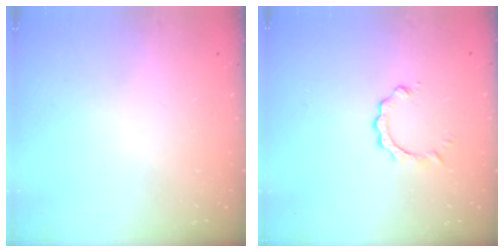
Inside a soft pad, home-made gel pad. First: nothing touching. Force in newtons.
{"total": 2.1, "press": 2.1, "slide": 0.2}